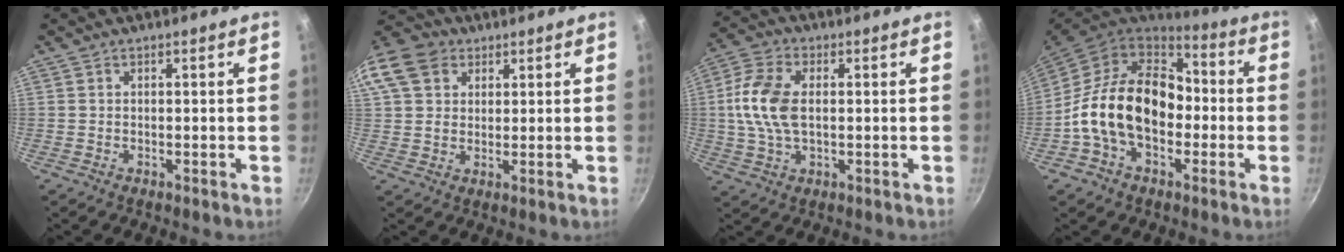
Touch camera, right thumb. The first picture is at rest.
{"total": 17.3, "force": [6.9, 13.4, 8.5], "torque": [-0.196, 0.035, 0.122]}
{"total": 10.8, "force": [0.6, 6.3, 8.7], "torque": [-0.176, 0.017, 0.004]}
{"total": 19.6, "force": [-2.3, 13.6, 13.9], "torque": [-0.206, 0.047, -0.051]}